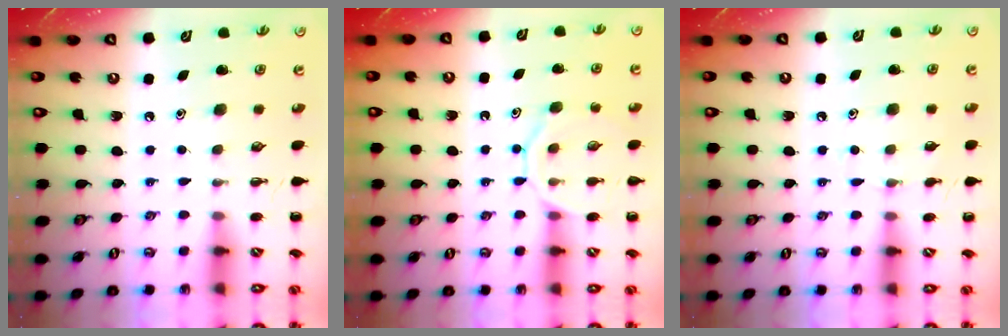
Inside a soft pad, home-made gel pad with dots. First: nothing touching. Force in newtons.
{"total": 10.8, "press": 10.8, "slide": 1.3}
{"total": 5.5, "press": 5.3, "slide": 1.6}